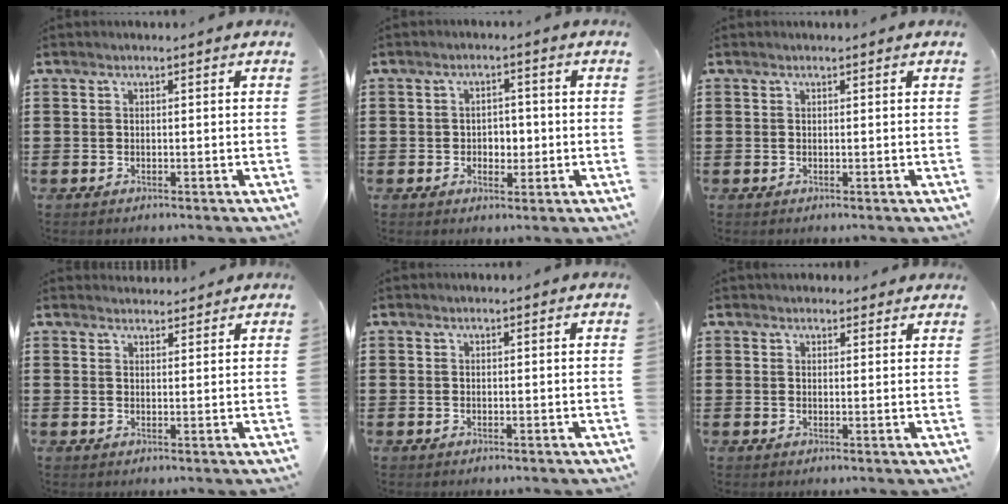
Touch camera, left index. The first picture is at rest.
{"total": 2.6, "force": [-0.5, 2.1, 1.5], "torque": [-0.028, 0.004, -0.017]}
{"total": 0.0}
{"total": 2.1, "force": [2.0, 0.4, -0.1], "torque": [-0.003, -0.001, 0.040]}
{"total": 0.0}
{"total": 2.0, "force": [1.9, 0.7, 0.1], "torque": [-0.006, 0.003, 0.037]}